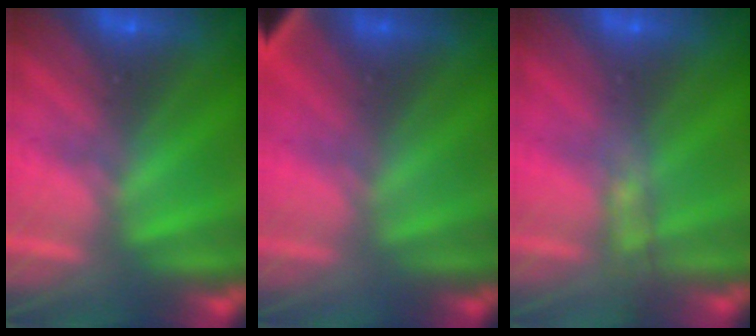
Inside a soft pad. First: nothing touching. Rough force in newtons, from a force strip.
{"total": 2.8}
{"total": 2.7}